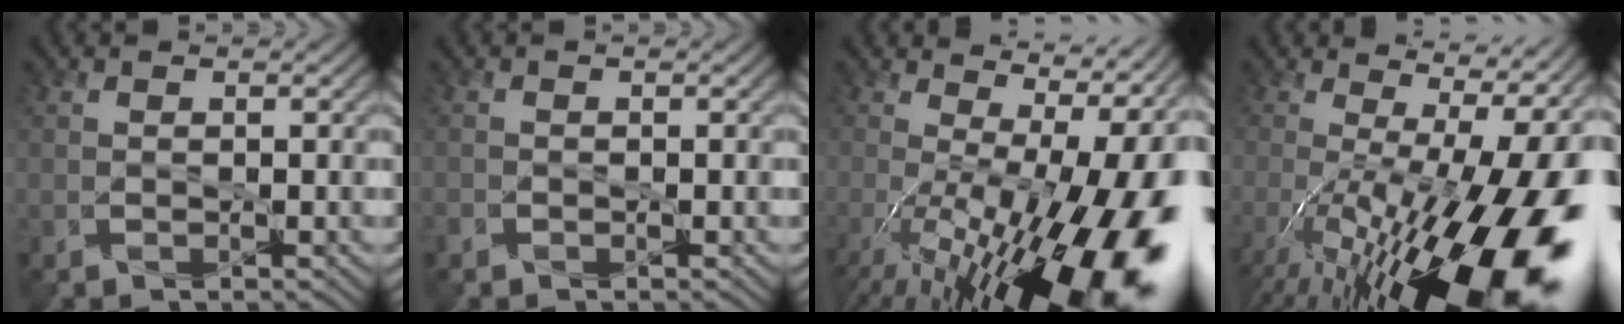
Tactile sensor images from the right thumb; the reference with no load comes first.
{"total": 0.7, "force": [-0.6, 0.4, 0.0], "torque": [-0.001, -0.001, -0.013]}
{"total": 19.3, "force": [-3.4, 8.2, 17.2], "torque": [-0.241, -0.032, -0.040]}
{"total": 20.9, "force": [-5.0, 7.6, 18.8], "torque": [-0.279, -0.029, -0.079]}